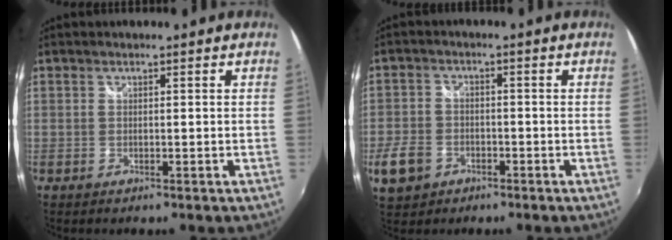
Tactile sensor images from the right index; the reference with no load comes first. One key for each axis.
{"total": 7.6, "fx": -3.6, "fy": 5.9, "fz": 3.2, "tx": -0.096, "ty": 0.006, "tz": -0.062}